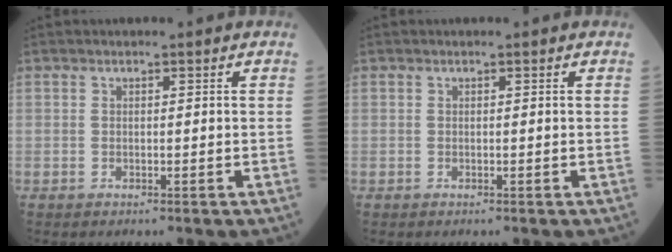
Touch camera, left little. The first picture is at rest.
{"total": 0.0}